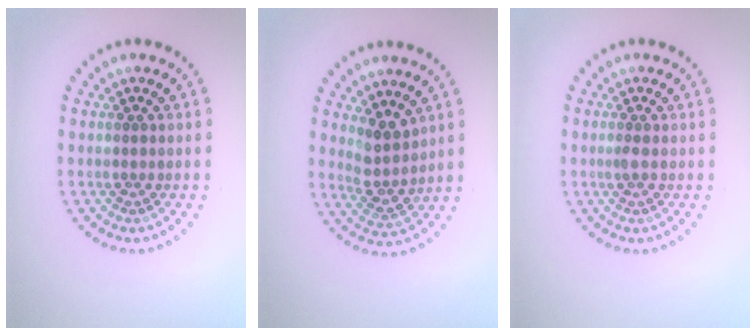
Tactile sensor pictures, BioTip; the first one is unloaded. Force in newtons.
{"total": 2.7, "press": 2.1, "slide": 1.7}
{"total": 0.6, "press": 0.5, "slide": 0.3}